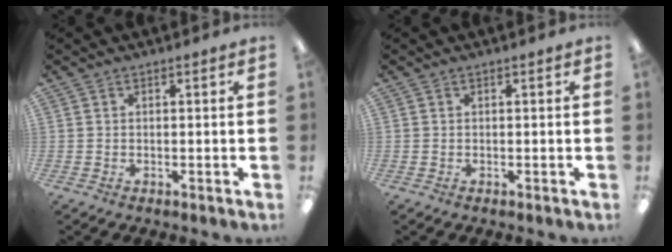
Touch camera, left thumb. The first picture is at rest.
{"total": 0.0}